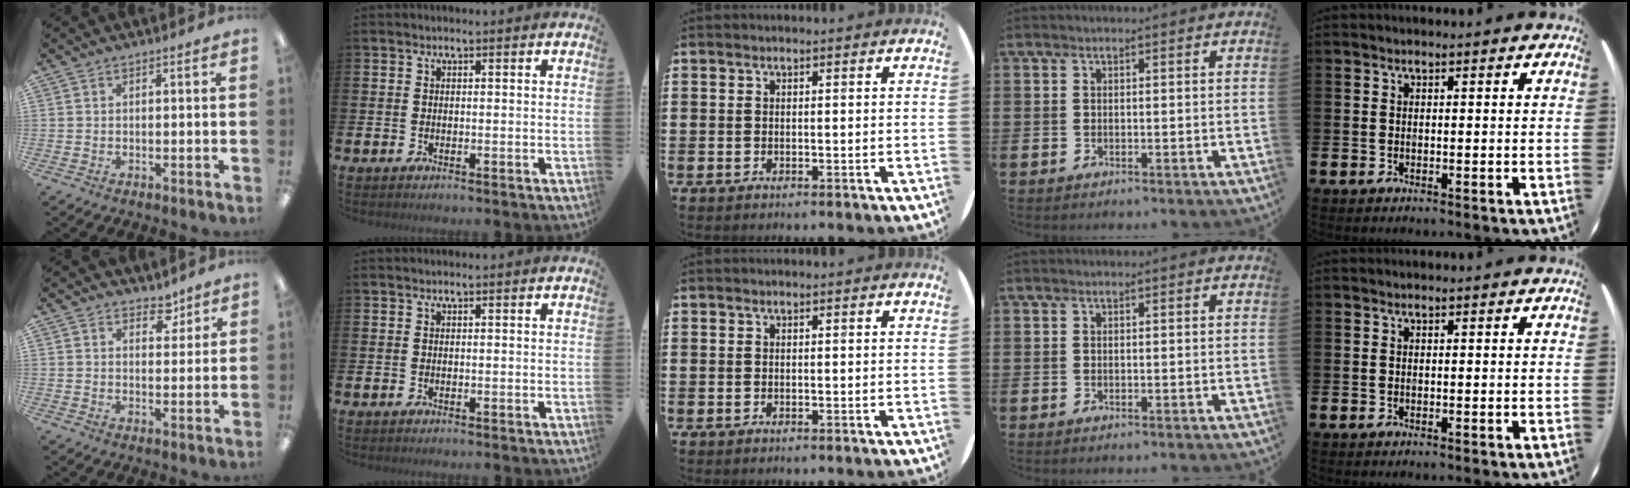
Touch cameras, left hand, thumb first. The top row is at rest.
{"thumb": {"total": 4.8, "force": [3.8, 2.6, 1.4], "torque": [0.003, -0.026, 0.062]}}